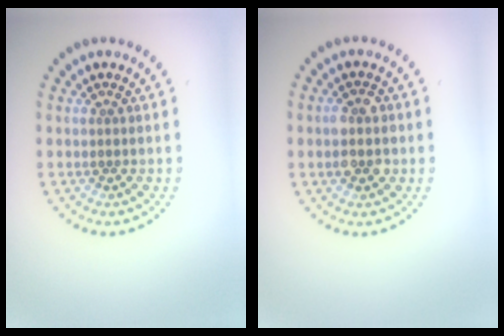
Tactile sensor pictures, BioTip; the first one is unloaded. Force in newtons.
{"total": 2.7, "press": 2.7, "slide": 0.3}